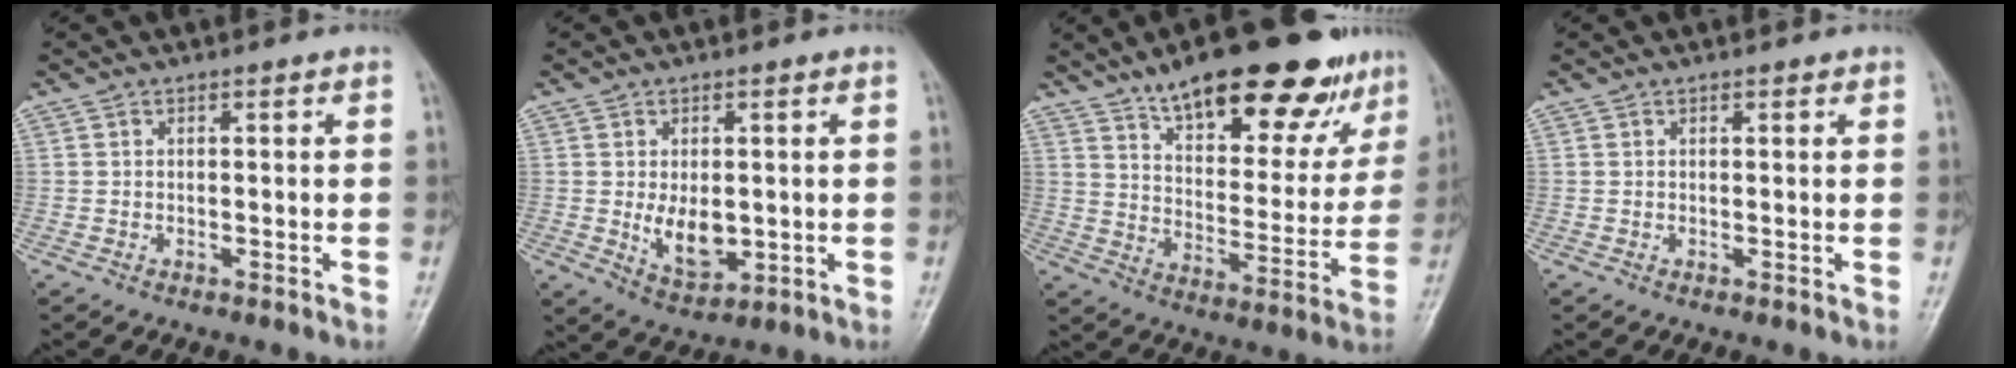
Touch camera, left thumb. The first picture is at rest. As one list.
[{"total": 7.6, "force": [-0.4, 4.8, 5.9], "torque": [-0.073, -0.014, 0.007]}, {"total": 24.5, "force": [16.4, 9.1, 15.7], "torque": [-0.177, -0.053, 0.246]}, {"total": 0.9, "force": [0.5, 0.6, 0.5], "torque": [0.000, -0.001, 0.004]}]